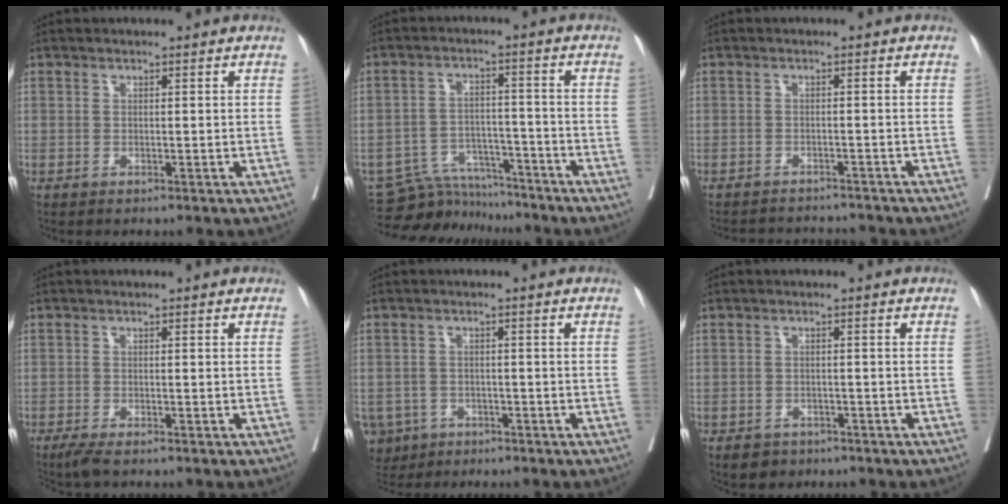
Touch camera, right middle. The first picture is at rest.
{"total": 8.6, "force": [-8.3, 2.3, 0.0], "torque": [0.002, 0.011, -0.141]}
{"total": 6.8, "force": [-6.7, 1.0, 0.8], "torque": [-0.007, 0.003, -0.088]}
{"total": 2.4, "force": [-1.9, 0.3, 1.5], "torque": [-0.029, -0.008, -0.034]}
{"total": 6.2, "force": [-3.6, 4.9, 1.1], "torque": [-0.029, 0.002, -0.055]}
{"total": 2.9, "force": [-2.1, 1.9, 0.6], "torque": [-0.012, 0.003, -0.029]}